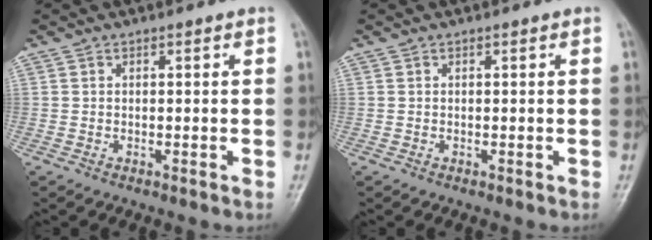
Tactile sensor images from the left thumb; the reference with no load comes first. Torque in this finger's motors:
{"motor_torque": [0.00, 0.00, 0.02, 0.02, 0.00]}